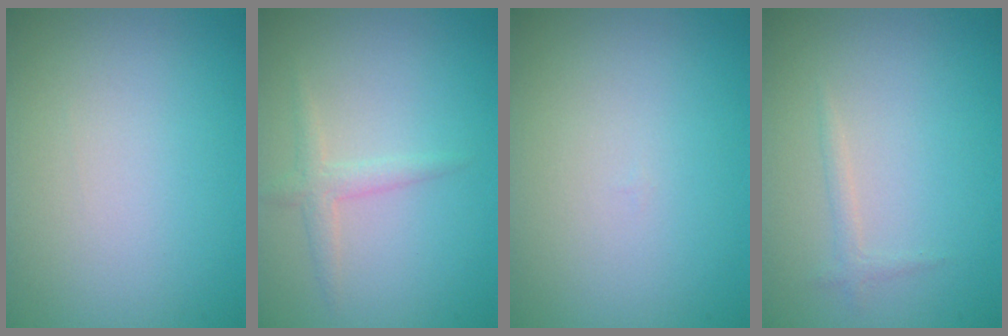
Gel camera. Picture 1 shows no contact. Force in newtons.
{"total": 1.6, "press": 1.6, "slide": 0.1}
{"total": 0.0}
{"total": 0.8, "press": 0.8, "slide": 0.1}